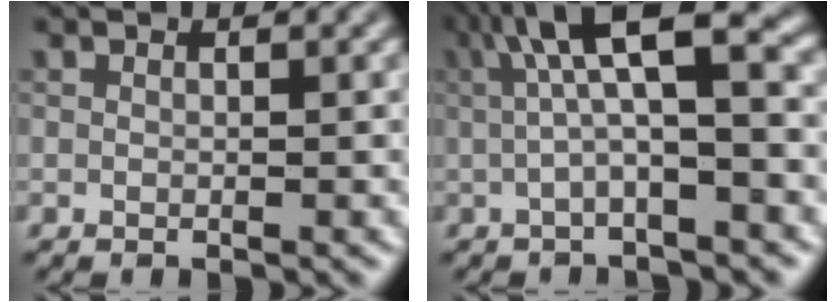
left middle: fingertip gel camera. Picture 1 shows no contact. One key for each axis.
{"total": 7.2, "fx": 1.2, "fy": 1.7, "fz": 6.9, "tx": -0.118, "ty": 0.026, "tz": 0.010}